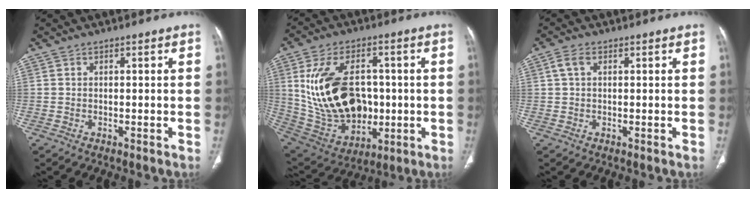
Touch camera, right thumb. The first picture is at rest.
{"total": 21.1, "force": [1.3, 14.1, 15.6], "torque": [-0.269, -0.001, 0.051]}
{"total": 2.5, "force": [0.8, 1.5, 1.8], "torque": [-0.043, 0.009, 0.017]}